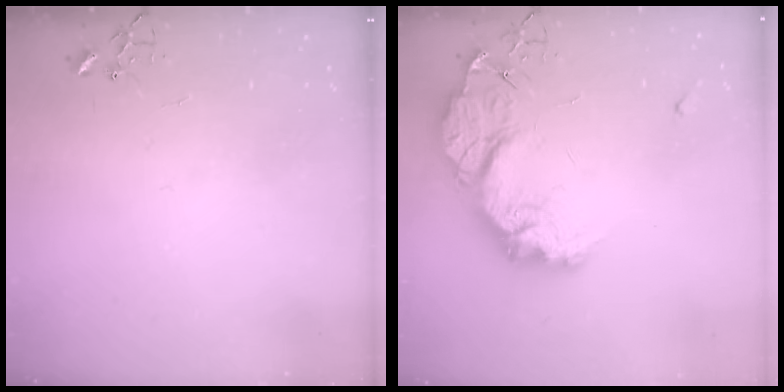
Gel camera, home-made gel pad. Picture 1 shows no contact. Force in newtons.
{"total": 25.2, "press": 25.1, "slide": 2.0}